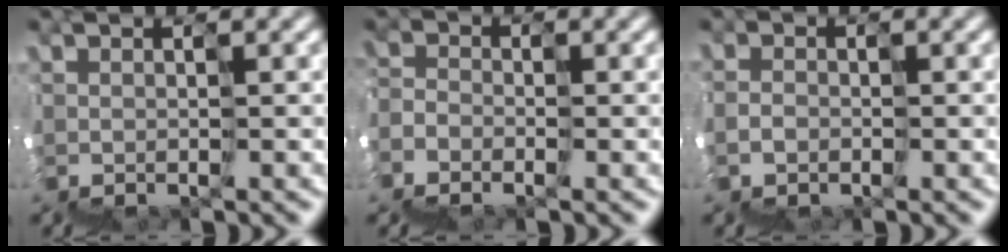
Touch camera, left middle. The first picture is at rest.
{"total": 4.6, "force": [-4.2, 1.3, -1.4], "torque": [0.037, -0.003, -0.069]}
{"total": 2.1, "force": [-1.8, 1.0, -0.4], "torque": [0.018, -0.005, -0.036]}